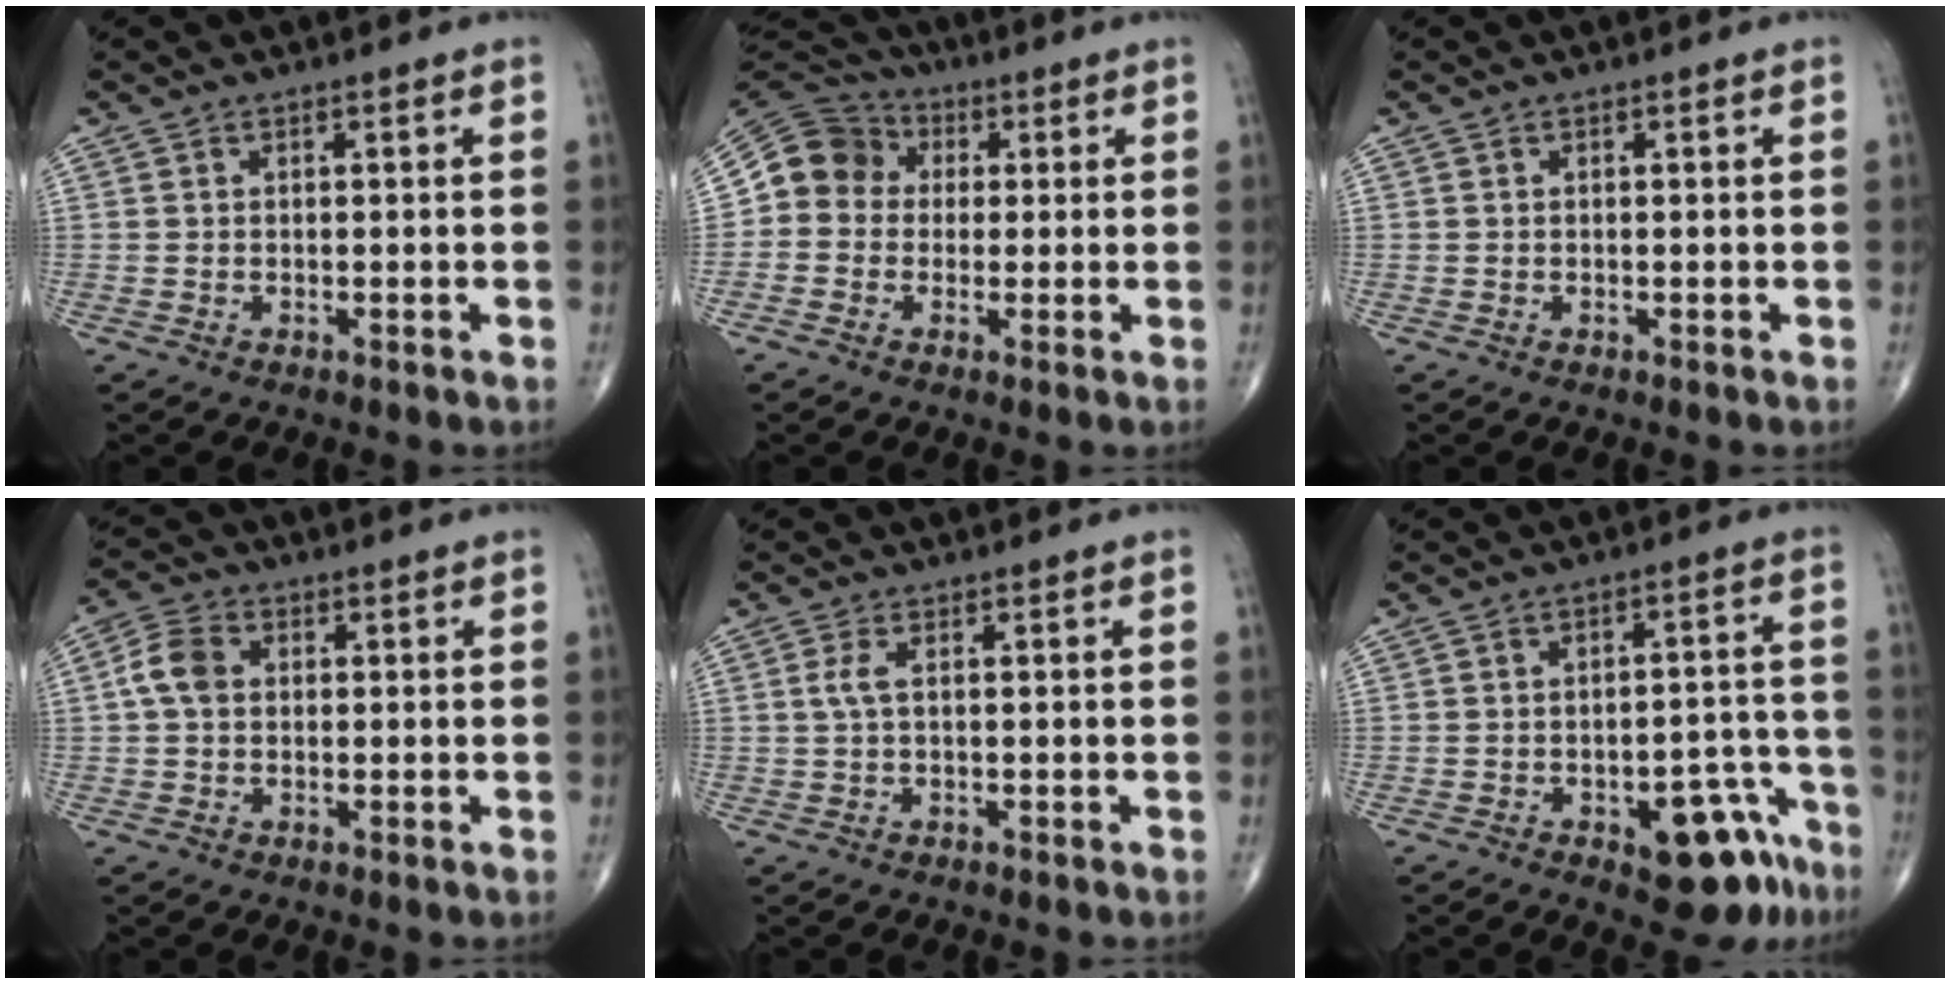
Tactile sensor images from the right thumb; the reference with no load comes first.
{"total": 9.4, "force": [0.7, 8.5, 4.0], "torque": [-0.053, 0.026, -0.001]}
{"total": 0.0}
{"total": 5.3, "force": [0.5, 3.9, 3.6], "torque": [-0.072, 0.015, 0.003]}
{"total": 1.9, "force": [0.2, 0.5, 1.9], "torque": [-0.054, 0.004, 0.006]}
{"total": 11.7, "force": [-6.5, 5.2, 8.2], "torque": [-0.066, 0.051, -0.076]}